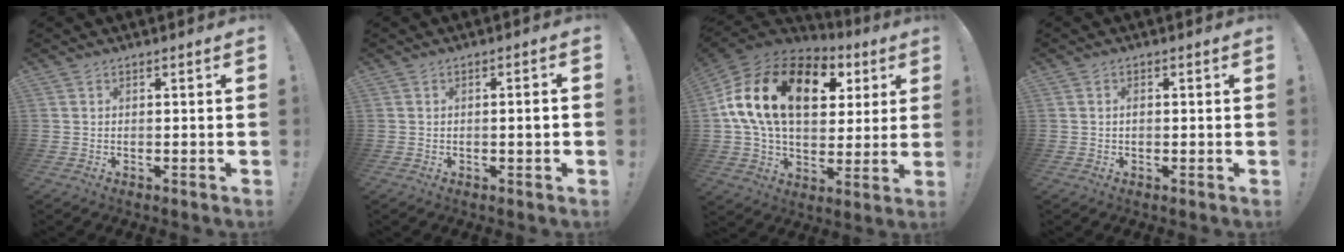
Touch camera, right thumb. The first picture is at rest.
{"total": 2.8, "force": [-0.4, 0.0, 2.7], "torque": [-0.039, -0.001, -0.010]}
{"total": 22.5, "force": [6.9, 14.1, 16.2], "torque": [-0.288, -0.015, 0.120]}
{"total": 1.0, "force": [-0.3, 0.7, 0.6], "torque": [-0.019, 0.007, -0.004]}